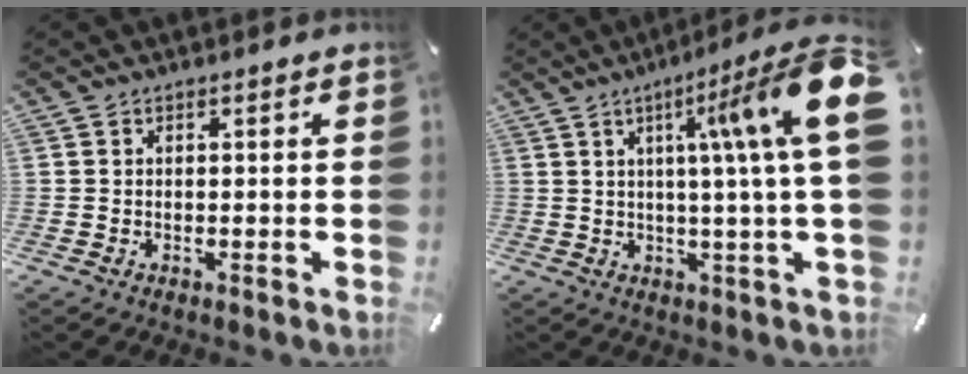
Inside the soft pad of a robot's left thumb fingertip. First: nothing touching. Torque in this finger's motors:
{"motor_torque": [0.69, 1.12, 1.83, -0.72, 0.48]}